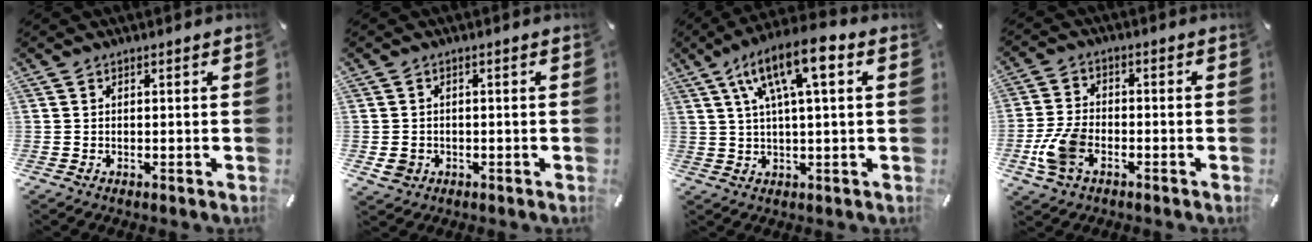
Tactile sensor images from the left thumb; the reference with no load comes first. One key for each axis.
{"total": 2.9, "fx": -0.9, "fy": 2.6, "fz": 1.1, "tx": -0.025, "ty": 0.002, "tz": -0.017}
{"total": 13.1, "fx": 4.8, "fy": 3.6, "fz": 11.7, "tx": -0.210, "ty": -0.004, "tz": 0.081}
{"total": 8.6, "fx": -3.5, "fy": 5.5, "fz": 5.7, "tx": -0.133, "ty": 0.009, "tz": -0.065}